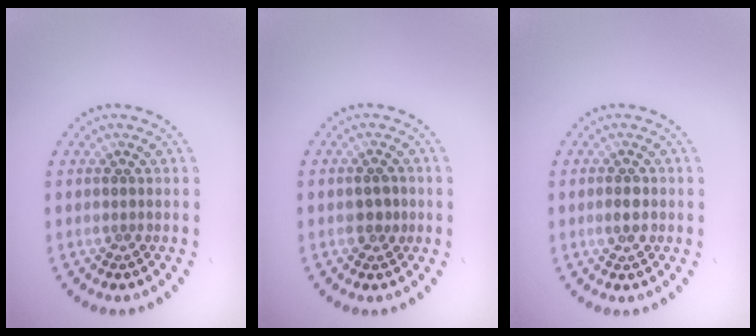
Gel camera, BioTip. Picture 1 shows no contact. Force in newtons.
{"total": 1.6, "press": 1.6, "slide": 0.3}
{"total": 1.4, "press": 1.4, "slide": 0.1}